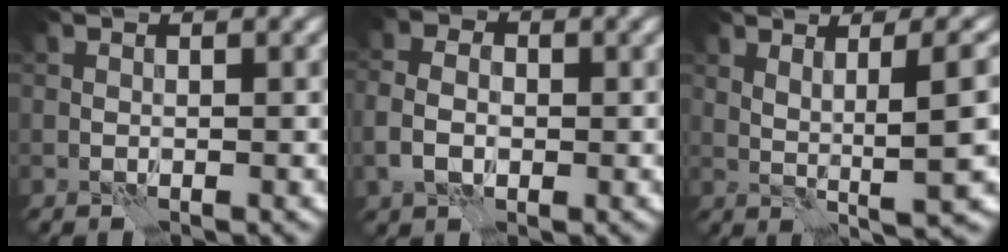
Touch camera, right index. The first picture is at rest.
{"total": 4.2, "force": [-0.7, 3.1, 2.6], "torque": [-0.045, 0.003, -0.017]}
{"total": 6.0, "force": [0.9, 1.3, 5.8], "torque": [-0.083, 0.005, 0.021]}